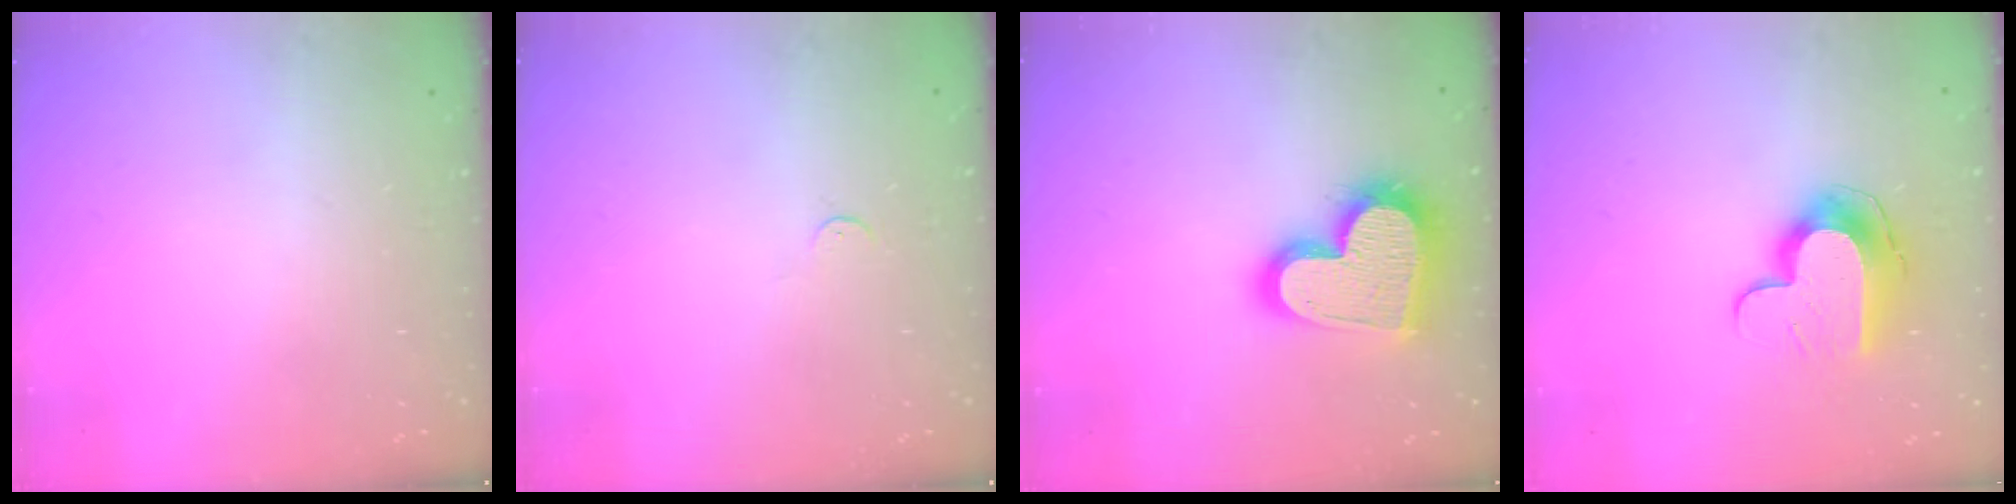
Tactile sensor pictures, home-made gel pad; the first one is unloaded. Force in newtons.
{"total": 3.2, "press": 3.2, "slide": 0.2}
{"total": 21.5, "press": 21.4, "slide": 1.5}
{"total": 10.0, "press": 9.9, "slide": 1.1}